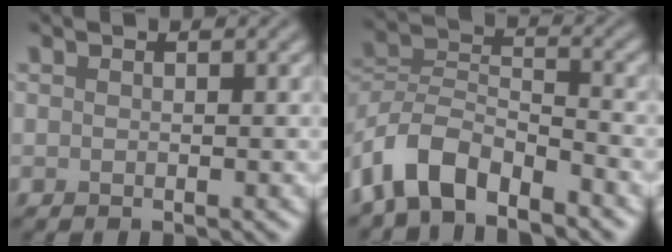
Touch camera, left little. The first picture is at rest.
{"total": 6.4, "force": [-4.9, 2.6, 3.0], "torque": [-0.050, 0.002, -0.101]}